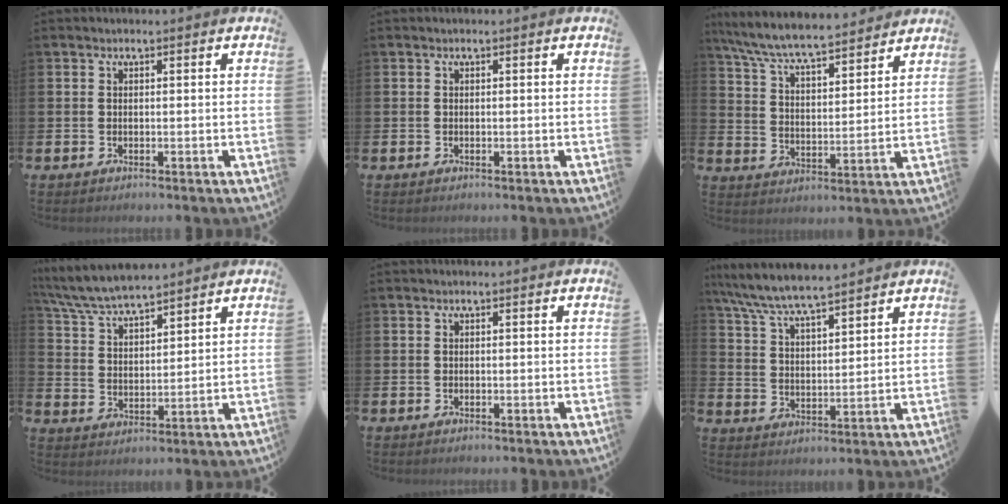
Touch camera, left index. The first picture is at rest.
{"total": 0.0}
{"total": 7.6, "force": [7.3, 0.7, 2.3], "torque": [-0.080, -0.047, 0.127]}
{"total": 6.7, "force": [6.4, 0.9, 1.7], "torque": [-0.065, -0.026, 0.119]}
{"total": 0.0}
{"total": 7.1, "force": [6.8, 0.4, 1.9], "torque": [-0.067, -0.034, 0.123]}